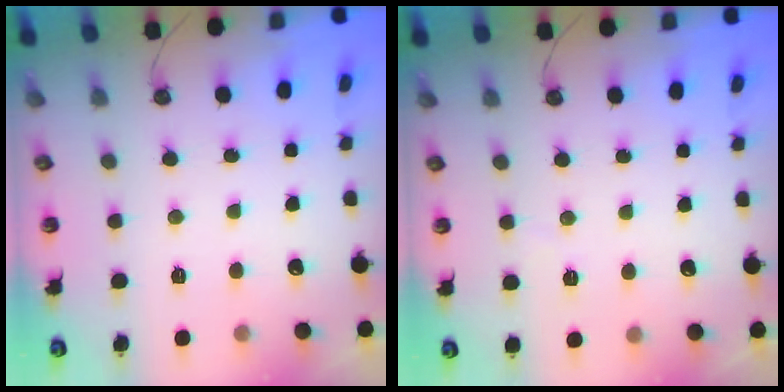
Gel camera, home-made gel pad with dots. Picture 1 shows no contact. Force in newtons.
{"total": 3.9, "press": 3.6, "slide": 1.6}